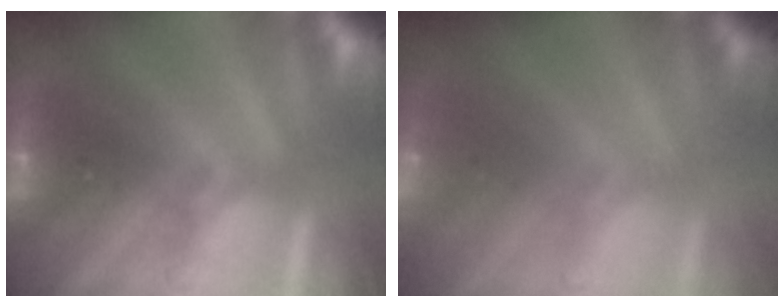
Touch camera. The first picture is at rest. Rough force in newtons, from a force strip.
{"total": 2.9}